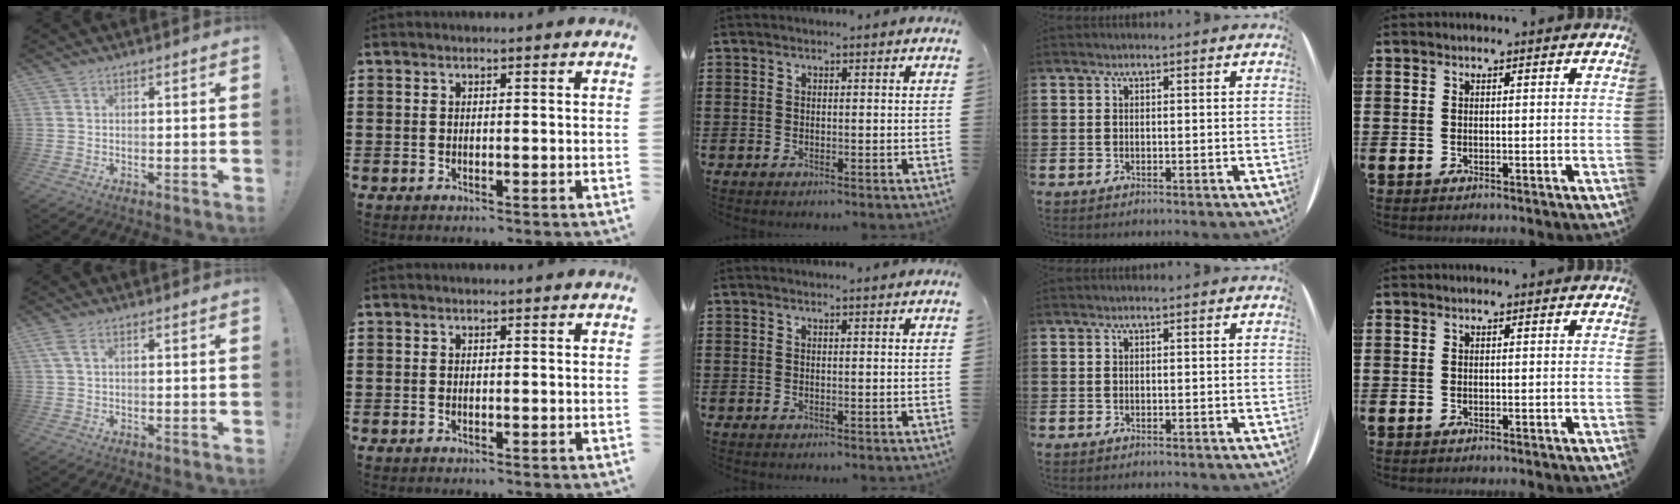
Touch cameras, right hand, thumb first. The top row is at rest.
{"thumb": {"total": 2.0, "force": [0.7, 0.7, 1.8], "torque": [-0.038, 0.004, 0.014]}, "middle": {"total": 0.6, "force": [0.6, -0.1, 0.1], "torque": [-0.002, -0.003, 0.011]}}